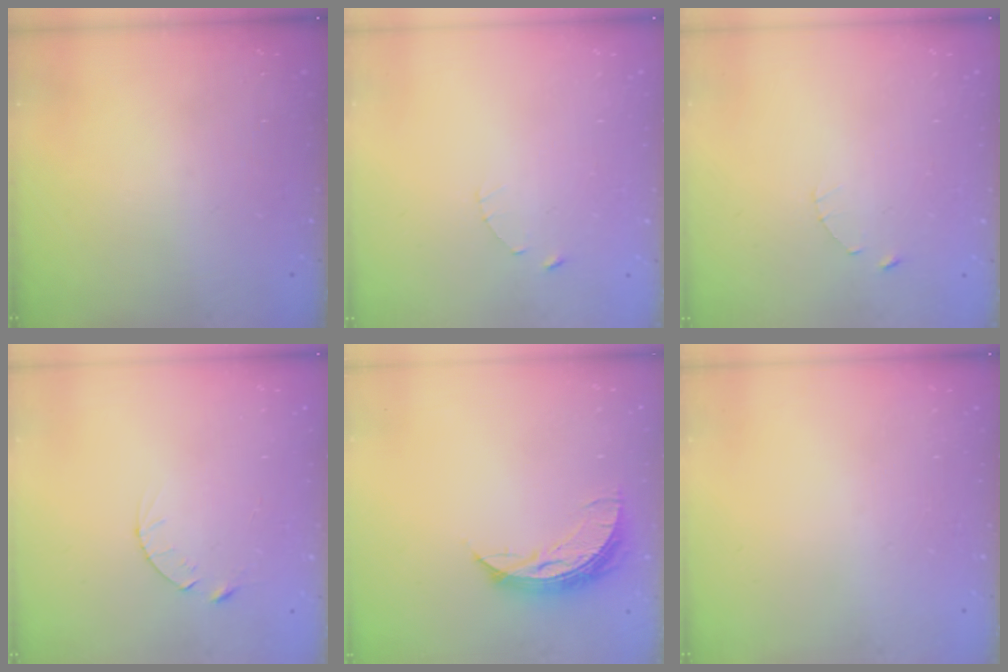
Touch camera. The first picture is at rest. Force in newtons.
{"total": 1.0, "press": 1.0, "slide": 0.2}
{"total": 1.0, "press": 1.0, "slide": 0.2}
{"total": 4.1, "press": 4.0, "slide": 0.4}
{"total": 8.1, "press": 8.0, "slide": 0.6}
{"total": 0.0}